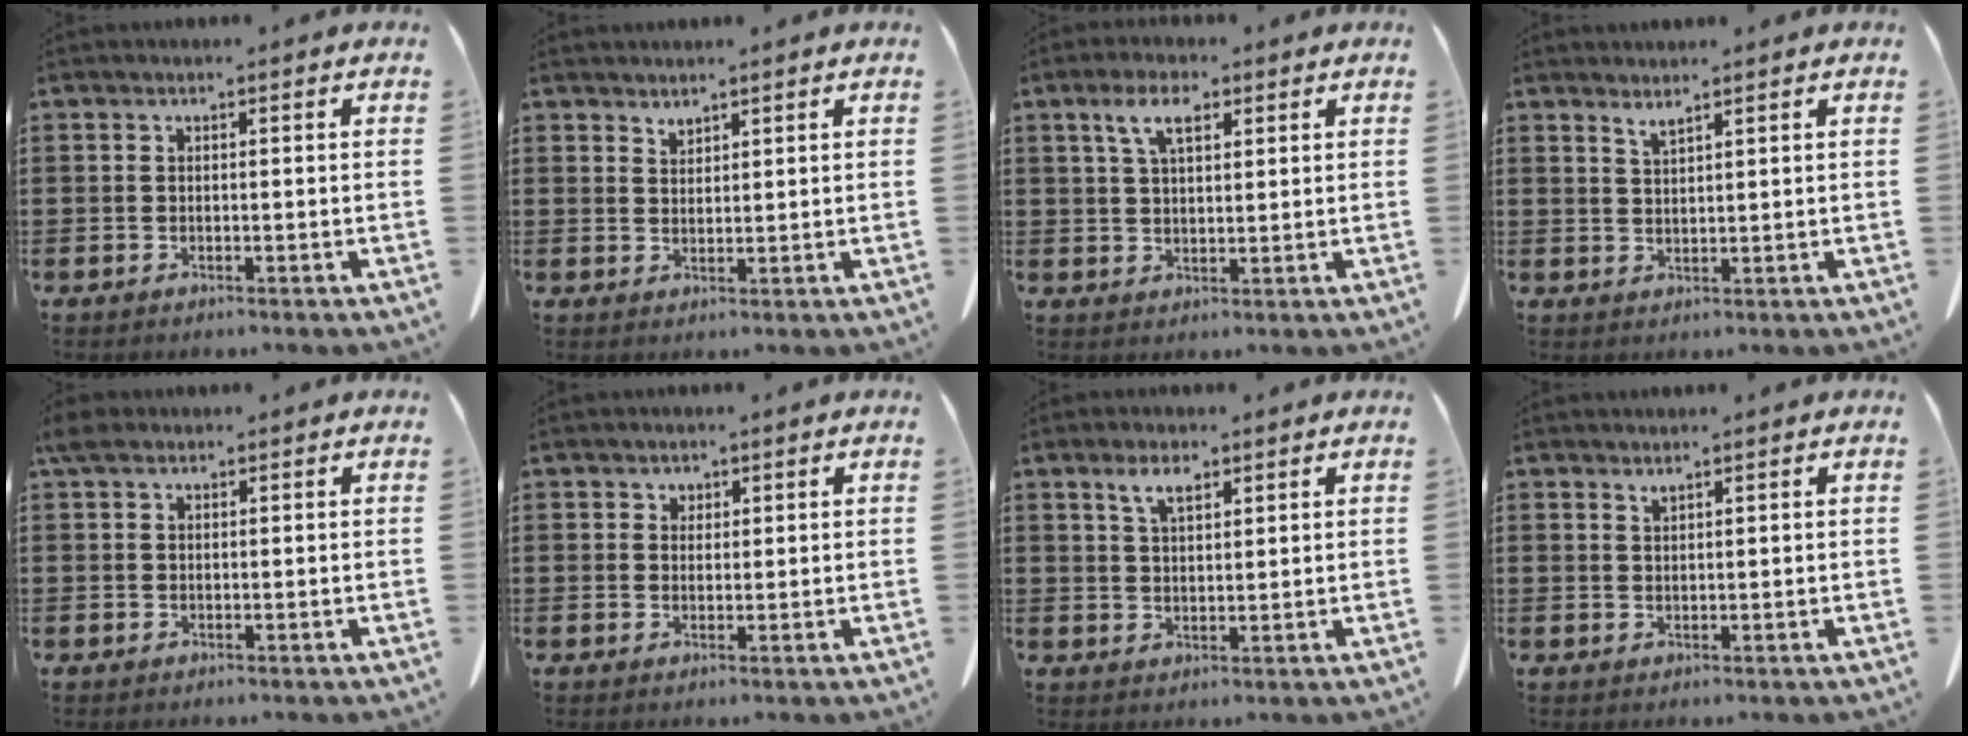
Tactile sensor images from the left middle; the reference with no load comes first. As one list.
[{"total": 1.7, "force": [1.7, 0.2, 0.1], "torque": [-0.005, -0.003, 0.035]}, {"total": 5.4, "force": [2.9, 2.4, 3.8], "torque": [-0.078, 0.006, 0.049]}, {"total": 2.0, "force": [1.8, -0.2, 0.7], "torque": [-0.017, -0.004, 0.036]}, {"total": 2.0, "force": [1.3, 1.2, 0.9], "torque": [-0.023, 0.005, 0.025]}, {"total": 1.4, "force": [1.2, 0.8, 0.1], "torque": [0.003, -0.002, 0.022]}, {"total": 3.7, "force": [2.5, 1.3, 2.5], "torque": [-0.048, -0.001, 0.044]}, {"total": 1.1, "force": [1.0, 0.0, 0.4], "torque": [-0.010, -0.005, 0.021]}]